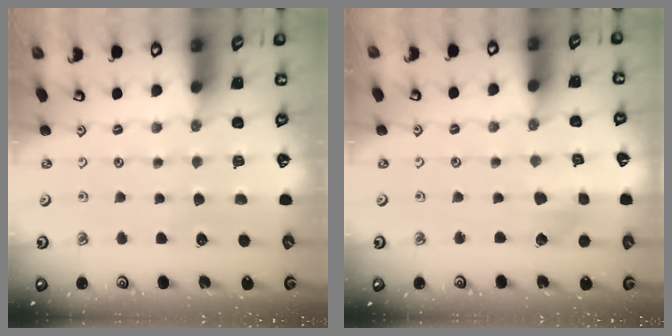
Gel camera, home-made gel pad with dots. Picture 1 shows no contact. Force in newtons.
{"total": 4.2, "press": 4.1, "slide": 0.5}